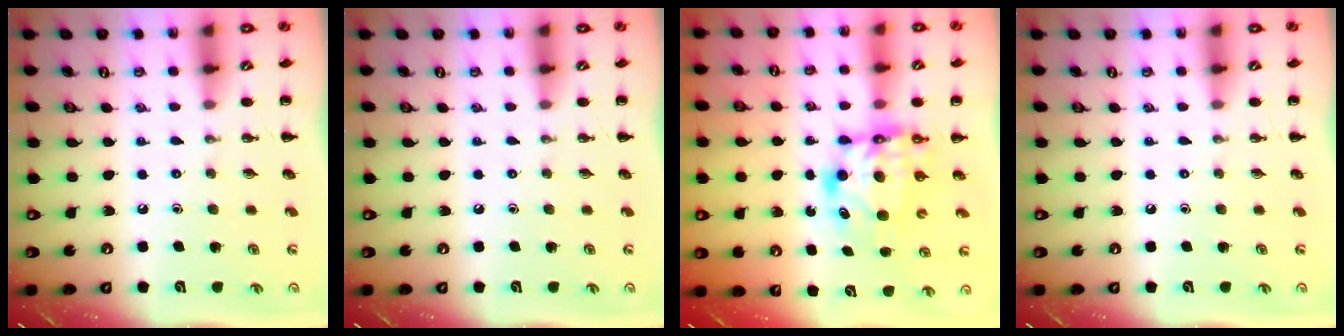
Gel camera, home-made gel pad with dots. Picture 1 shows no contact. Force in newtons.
{"total": 0.0}
{"total": 7.1, "press": 7.0, "slide": 1.2}
{"total": 0.0}